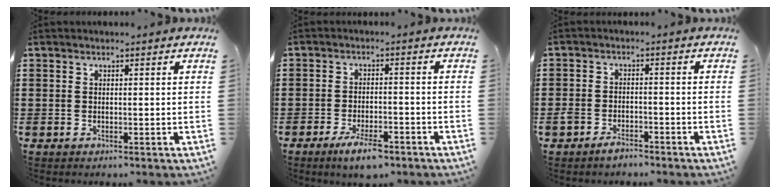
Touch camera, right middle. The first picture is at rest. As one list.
[{"total": 4.7, "force": [-3.2, 1.2, 3.3], "torque": [-0.064, 0.001, -0.058]}, {"total": 2.6, "force": [-2.2, 1.0, 0.9], "torque": [-0.024, 0.006, -0.047]}]